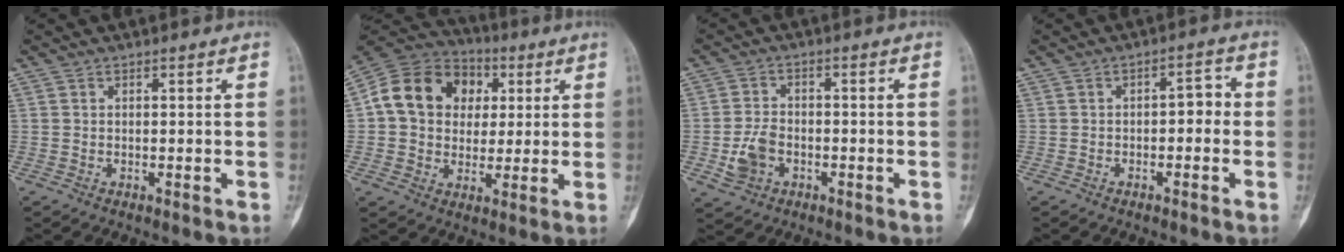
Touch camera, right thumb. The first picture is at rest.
{"total": 16.2, "force": [3.0, 13.4, 8.7], "torque": [-0.127, 0.018, 0.045]}
{"total": 5.8, "force": [-1.8, 4.2, 3.6], "torque": [-0.066, 0.011, -0.033]}
{"total": 3.6, "force": [-0.6, 2.0, 3.0], "torque": [-0.025, 0.024, -0.017]}